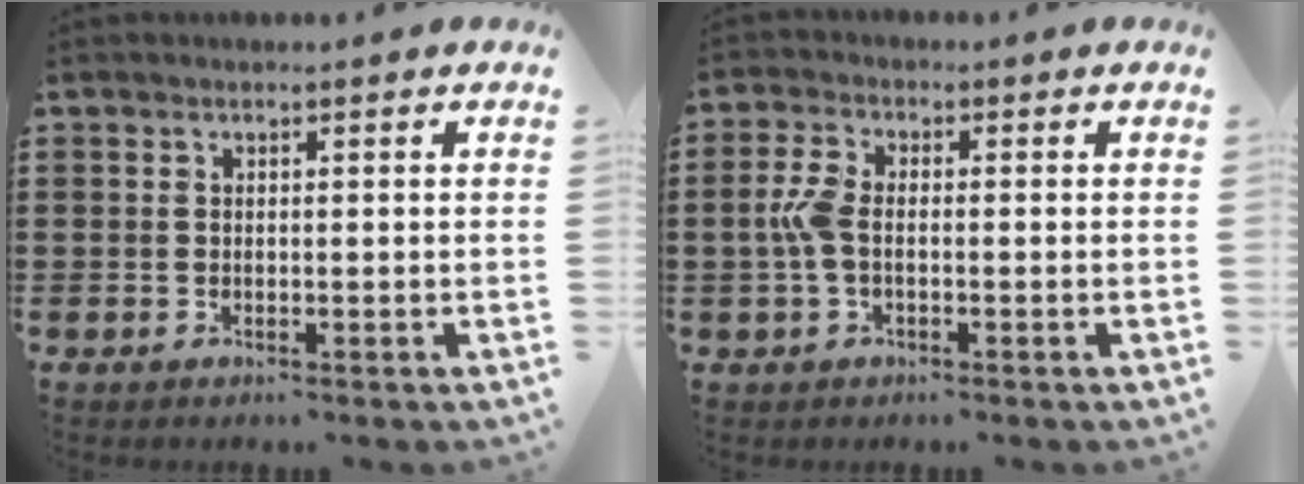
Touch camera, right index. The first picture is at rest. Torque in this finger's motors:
{"motor_torque": [0.98, -0.11, 0.50, 0.14]}